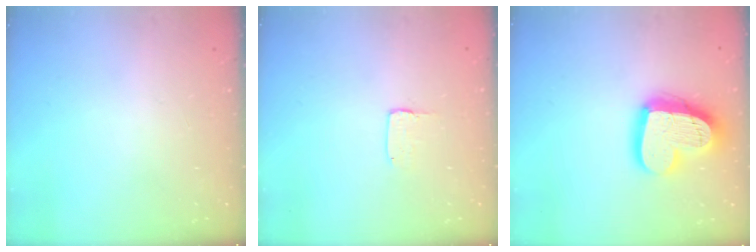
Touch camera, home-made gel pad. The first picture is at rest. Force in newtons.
{"total": 2.0, "press": 2.0, "slide": 0.0}
{"total": 21.4, "press": 21.3, "slide": 2.1}